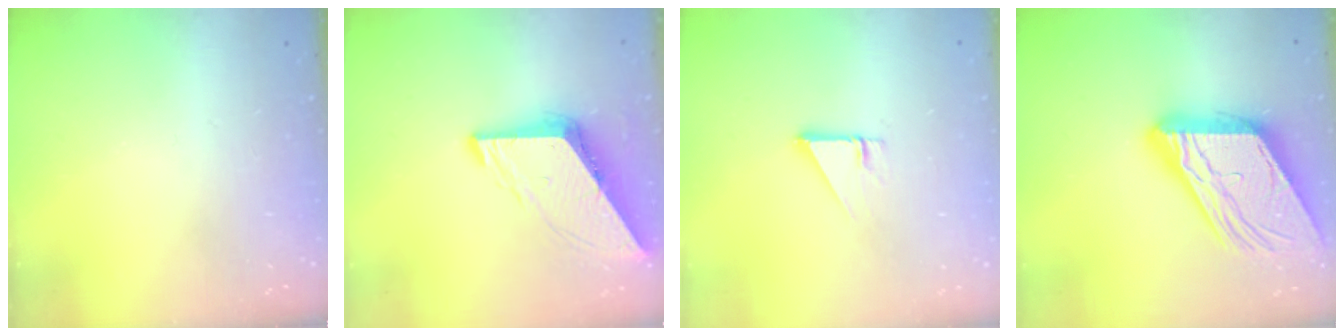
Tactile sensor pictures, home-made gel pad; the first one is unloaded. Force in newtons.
{"total": 8.6, "press": 8.5, "slide": 1.1}
{"total": 2.7, "press": 2.7, "slide": 0.1}
{"total": 20.7, "press": 20.6, "slide": 2.1}